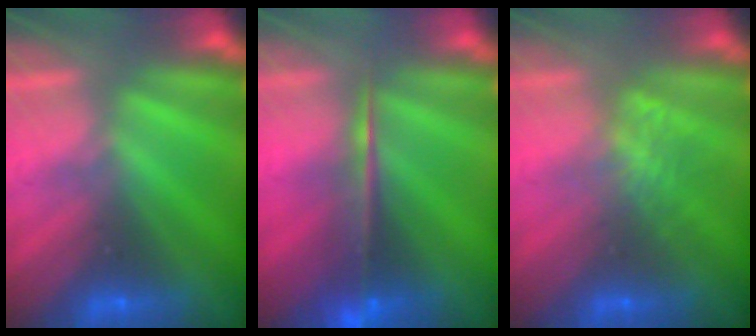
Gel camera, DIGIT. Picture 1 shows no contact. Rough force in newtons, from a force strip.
{"total": 5.7}
{"total": 1.9}